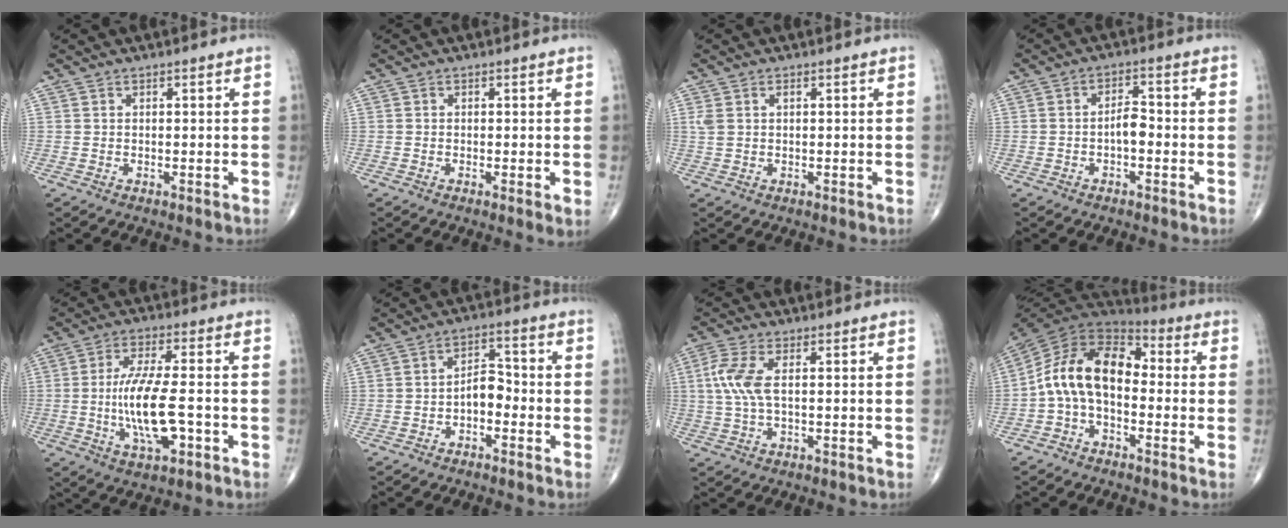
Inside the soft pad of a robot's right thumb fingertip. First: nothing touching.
{"total": 1.8, "force": [-0.3, 0.3, 1.7], "torque": [-0.034, -0.008, -0.008]}
{"total": 2.3, "force": [0.6, 1.3, 1.8], "torque": [-0.053, 0.014, 0.017]}
{"total": 3.6, "force": [-1.1, 1.8, 3.0], "torque": [-0.040, 0.018, -0.023]}
{"total": 12.0, "force": [-2.3, 4.0, 11.1], "torque": [-0.217, 0.007, -0.038]}
{"total": 5.0, "force": [-1.8, 3.0, 3.6], "torque": [-0.043, 0.030, -0.039]}
{"total": 6.7, "force": [0.9, 2.7, 6.0], "torque": [-0.162, 0.012, 0.016]}
{"total": 13.8, "force": [-1.6, 8.6, 10.7], "torque": [-0.179, 0.056, -0.043]}